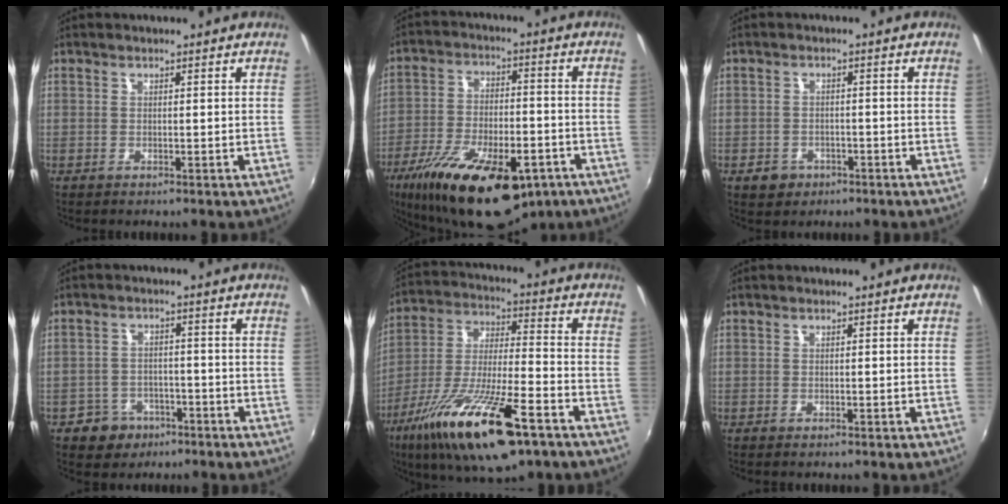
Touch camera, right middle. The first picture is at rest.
{"total": 23.6, "force": [-14.2, 10.2, 15.9], "torque": [-0.303, -0.036, -0.220]}
{"total": 3.8, "force": [-2.1, 2.9, 1.2], "torque": [-0.037, 0.004, -0.028]}
{"total": 6.3, "force": [-3.9, 4.7, 1.4], "torque": [-0.049, 0.016, -0.053]}
{"total": 22.2, "force": [-12.4, 5.7, 17.5], "torque": [-0.329, -0.051, -0.220]}
{"total": 0.0}